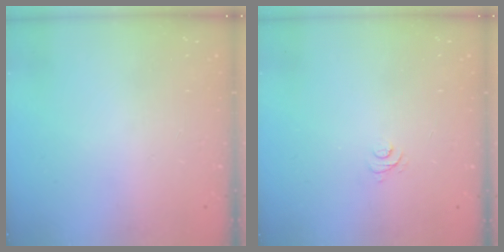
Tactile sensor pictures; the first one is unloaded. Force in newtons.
{"total": 4.0, "press": 4.0, "slide": 0.3}